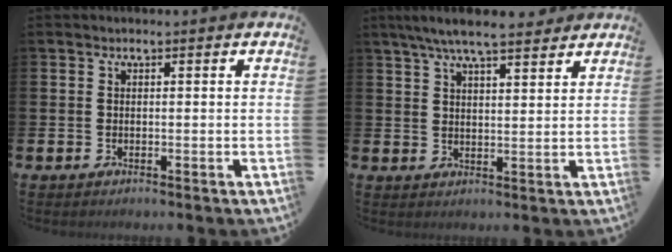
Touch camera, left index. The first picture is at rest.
{"total": 6.5, "force": [5.9, 1.0, 2.6], "torque": [-0.063, -0.017, 0.107]}